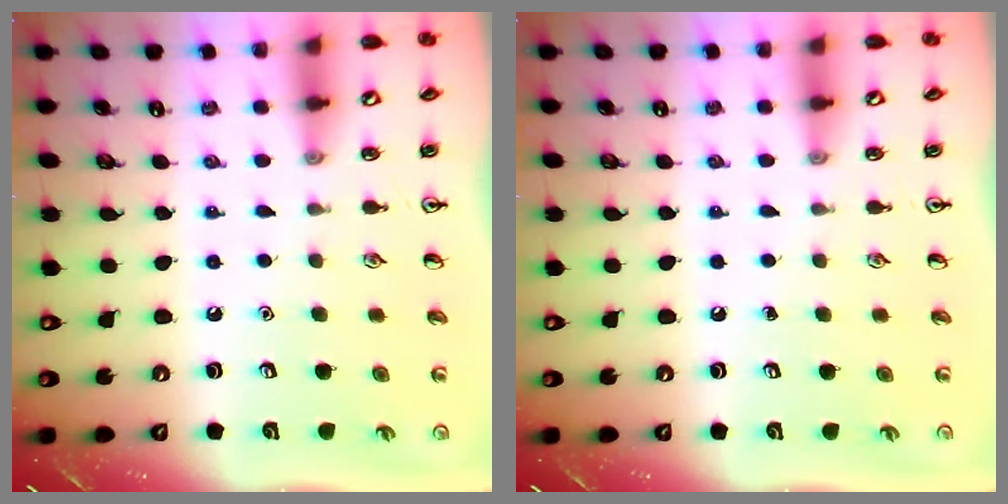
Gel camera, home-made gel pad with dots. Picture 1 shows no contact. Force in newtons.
{"total": 0.0}